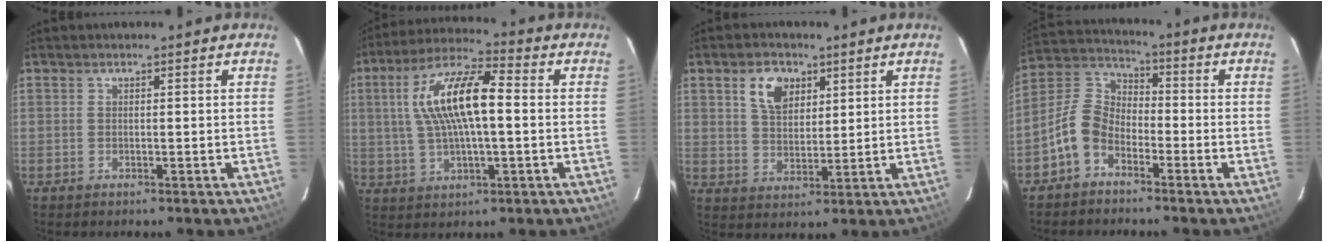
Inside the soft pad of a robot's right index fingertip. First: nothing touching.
{"total": 14.0, "force": [1.5, 4.4, 13.2], "torque": [-0.251, 0.020, 0.025]}
{"total": 7.1, "force": [3.4, 4.6, 4.2], "torque": [-0.074, 0.010, 0.064]}
{"total": 7.7, "force": [-4.6, 4.6, 4.1], "torque": [-0.090, 0.022, -0.100]}